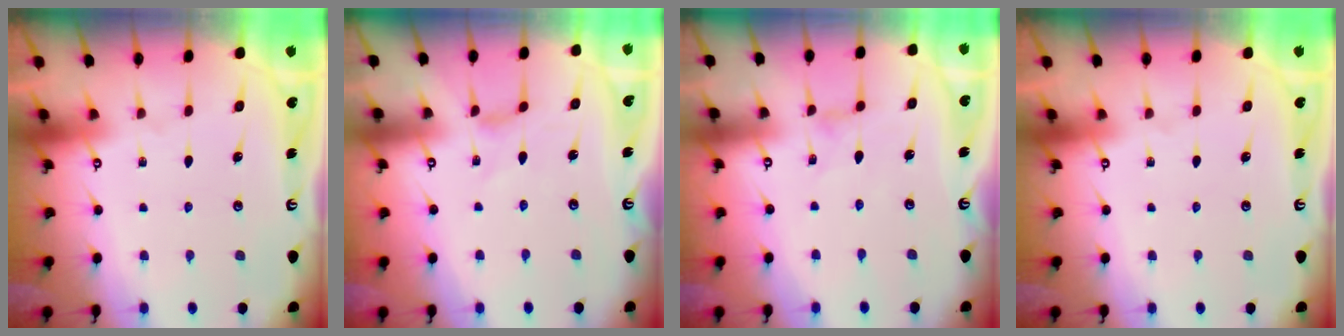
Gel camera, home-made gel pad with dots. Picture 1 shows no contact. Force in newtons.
{"total": 0.0}
{"total": 0.0}
{"total": 0.0}